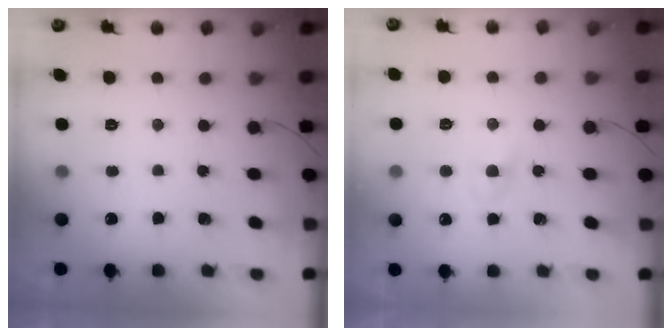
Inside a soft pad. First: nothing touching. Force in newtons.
{"total": 2.3, "press": 2.1, "slide": 0.9}